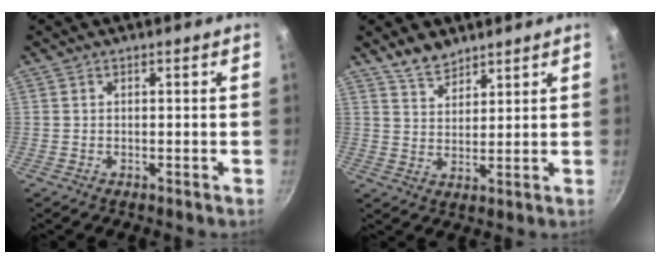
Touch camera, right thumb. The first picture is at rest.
{"total": 5.3, "force": [4.4, 2.5, 1.5], "torque": [-0.014, -0.021, 0.085]}